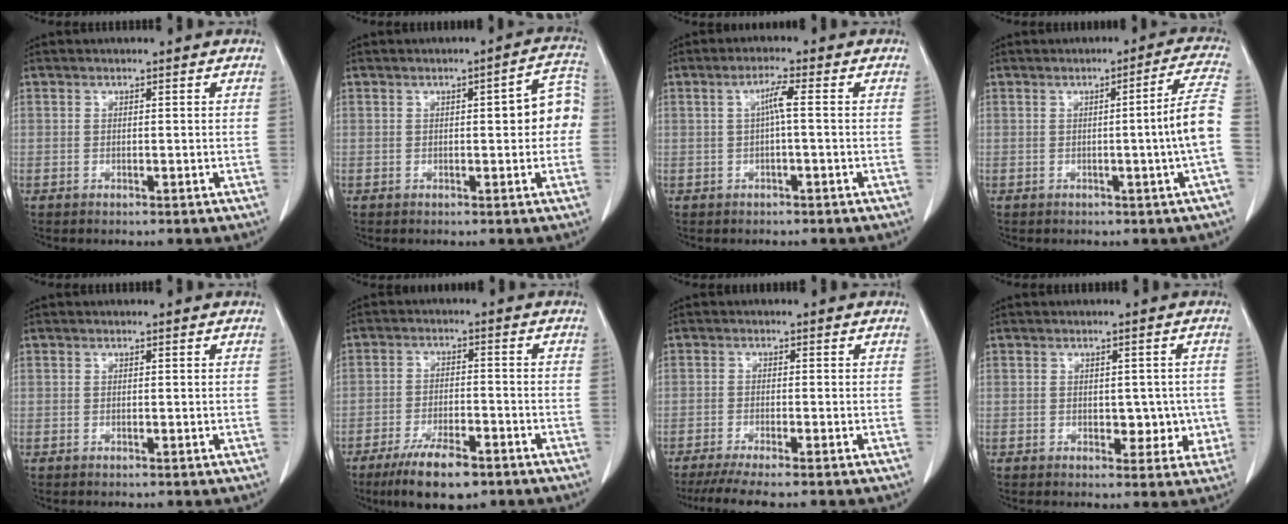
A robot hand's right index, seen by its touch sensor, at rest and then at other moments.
{"total": 6.4, "force": [0.2, 1.7, 6.1], "torque": [-0.070, 0.025, 0.000]}
{"total": 2.8, "force": [0.1, 0.0, 2.8], "torque": [-0.054, 0.007, 0.004]}
{"total": 7.1, "force": [-1.2, -1.8, 6.7], "torque": [-0.085, 0.000, -0.019]}
{"total": 0.0}
{"total": 9.1, "force": [-6.2, 2.6, 6.1], "torque": [-0.110, -0.011, -0.101]}
{"total": 7.2, "force": [-6.0, -0.2, 3.9], "torque": [-0.051, -0.018, -0.096]}
{"total": 4.7, "force": [-0.4, 3.1, 3.5], "torque": [-0.028, 0.008, 0.002]}